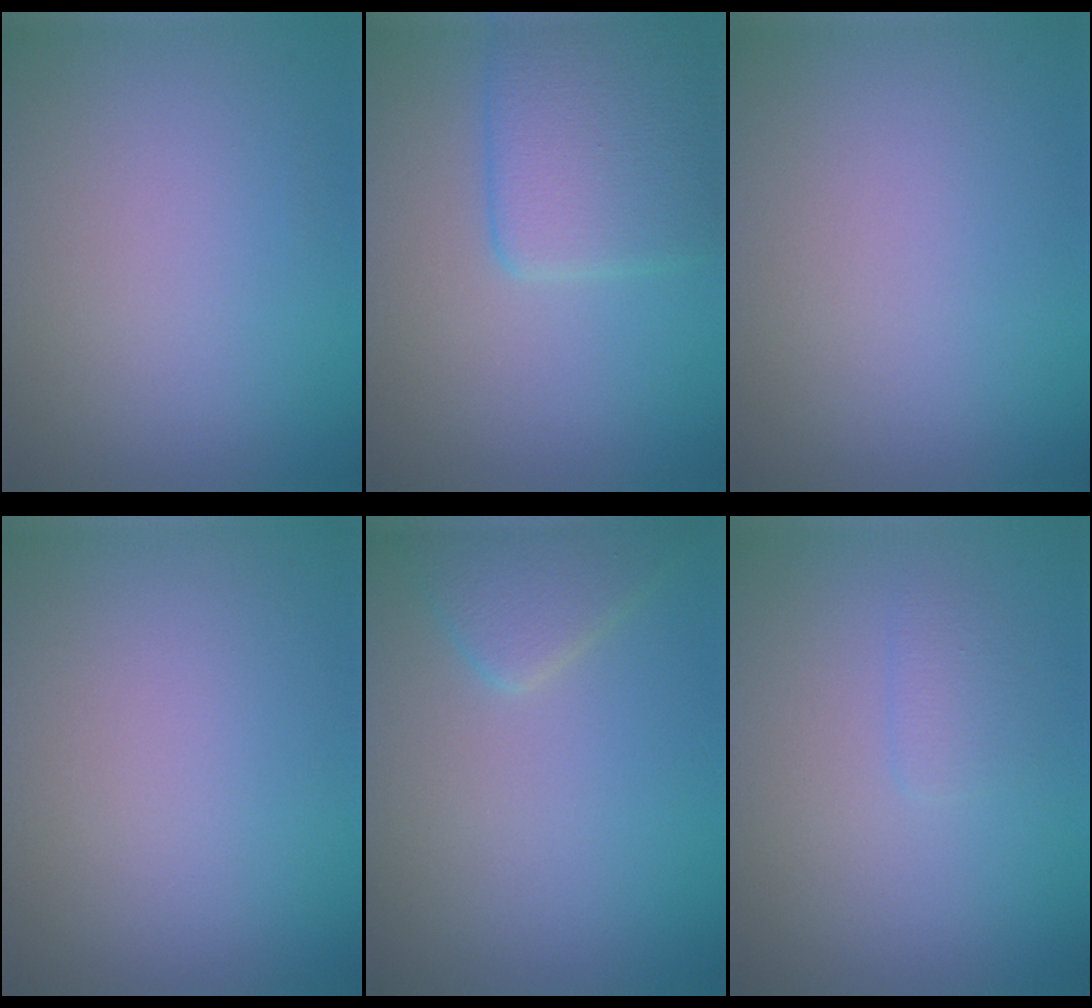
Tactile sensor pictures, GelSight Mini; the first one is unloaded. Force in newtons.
{"total": 5.3, "press": 5.3, "slide": 0.3}
{"total": 0.0}
{"total": 0.0}
{"total": 2.7, "press": 2.7, "slide": 0.2}
{"total": 1.1, "press": 1.1, "slide": 0.1}